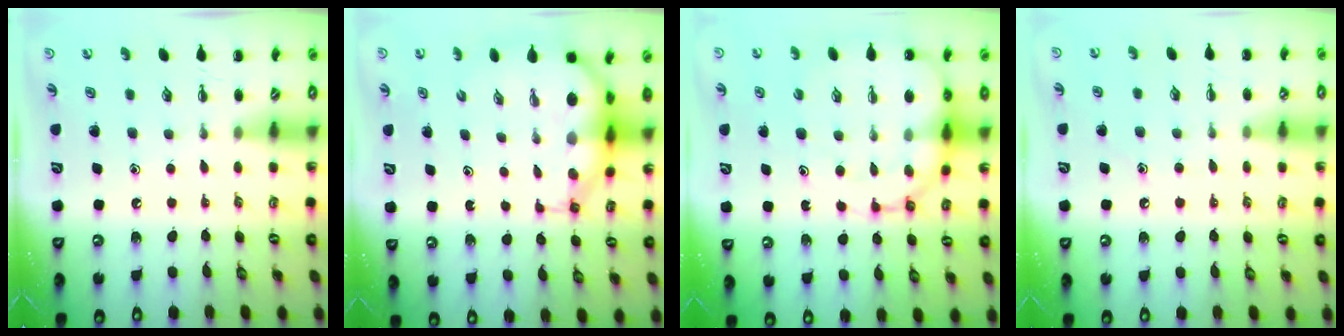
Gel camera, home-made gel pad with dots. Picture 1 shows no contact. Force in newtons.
{"total": 8.4, "press": 8.1, "slide": 2.2}
{"total": 15.7, "press": 15.3, "slide": 3.5}
{"total": 8.4, "press": 8.2, "slide": 1.9}